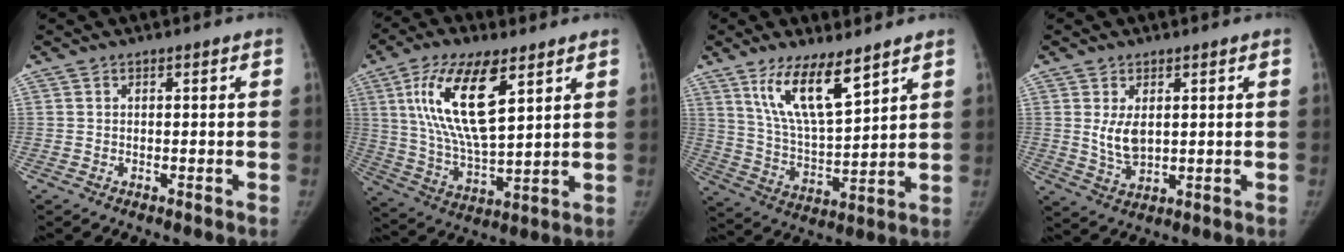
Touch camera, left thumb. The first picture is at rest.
{"total": 17.4, "force": [7.1, 6.5, 14.4], "torque": [-0.268, -0.027, 0.136]}
{"total": 12.6, "force": [7.9, 3.6, 9.1], "torque": [-0.150, -0.050, 0.161]}
{"total": 5.2, "force": [1.0, 3.0, 4.1], "torque": [-0.068, -0.013, 0.028]}